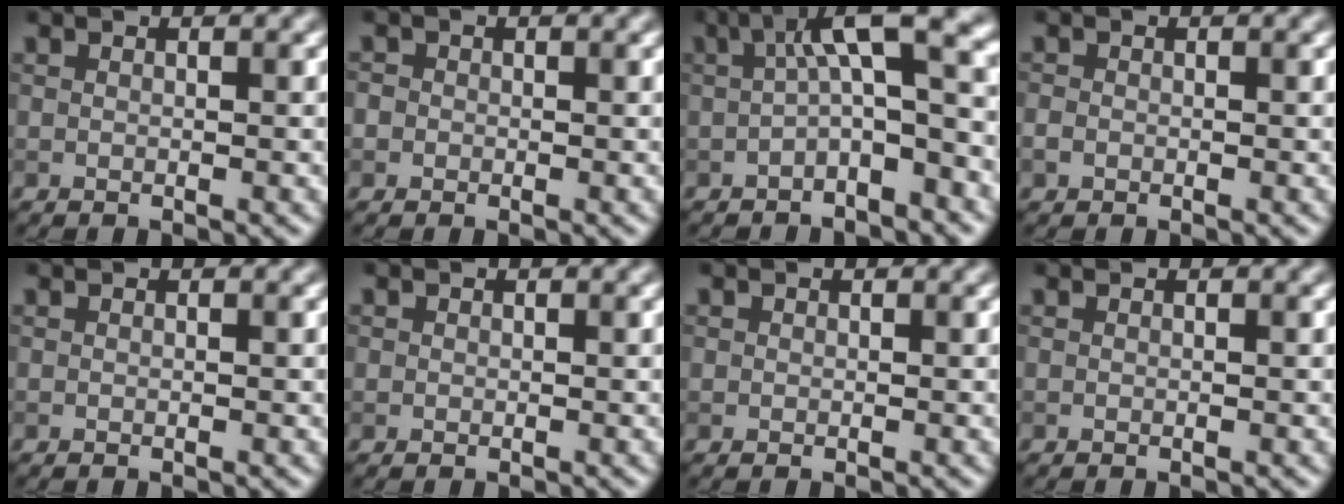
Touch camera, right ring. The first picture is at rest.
{"total": 1.6, "force": [0.1, 1.5, 0.5], "torque": [0.005, 0.008, -0.012]}
{"total": 7.2, "force": [0.8, 2.2, 6.8], "torque": [-0.104, 0.022, -0.002]}
{"total": 0.9, "force": [-0.5, 0.7, 0.3], "torque": [-0.007, -0.004, -0.014]}
{"total": 0.0}
{"total": 1.1, "force": [0.3, 1.1, 0.2], "torque": [0.000, 0.001, 0.006]}
{"total": 0.8, "force": [0.1, 0.8, 0.0], "torque": [0.005, -0.005, 0.001]}
{"total": 0.0}